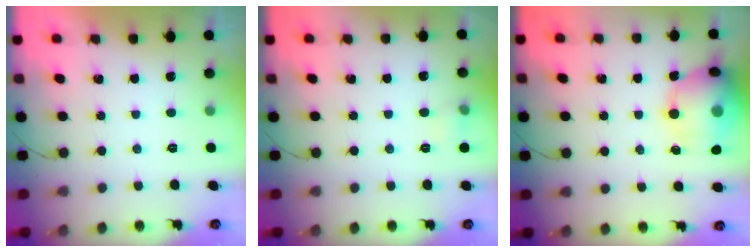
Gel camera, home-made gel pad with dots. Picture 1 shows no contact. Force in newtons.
{"total": 4.6, "press": 4.4, "slide": 1.4}
{"total": 15.8, "press": 15.7, "slide": 2.3}